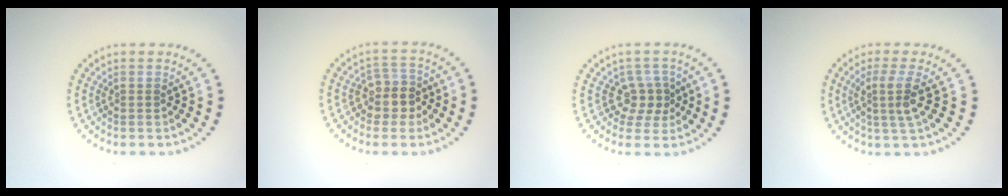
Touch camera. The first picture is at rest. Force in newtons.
{"total": 2.8, "press": 2.5, "slide": 1.3}
{"total": 2.4, "press": 1.9, "slide": 1.6}
{"total": 2.6, "press": 2.0, "slide": 1.8}